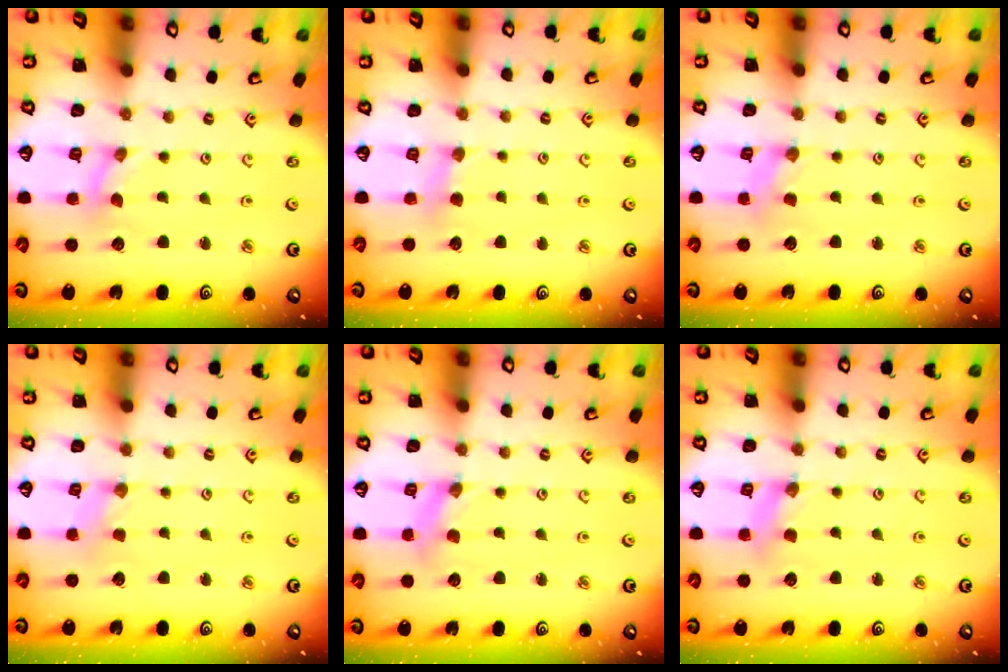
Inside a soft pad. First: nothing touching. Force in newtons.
{"total": 3.4, "press": 3.4, "slide": 0.5}
{"total": 0.9, "press": 0.9, "slide": 0.1}
{"total": 1.2, "press": 1.2, "slide": 0.1}
{"total": 2.0, "press": 2.0, "slide": 0.3}
{"total": 2.3, "press": 2.3, "slide": 0.3}